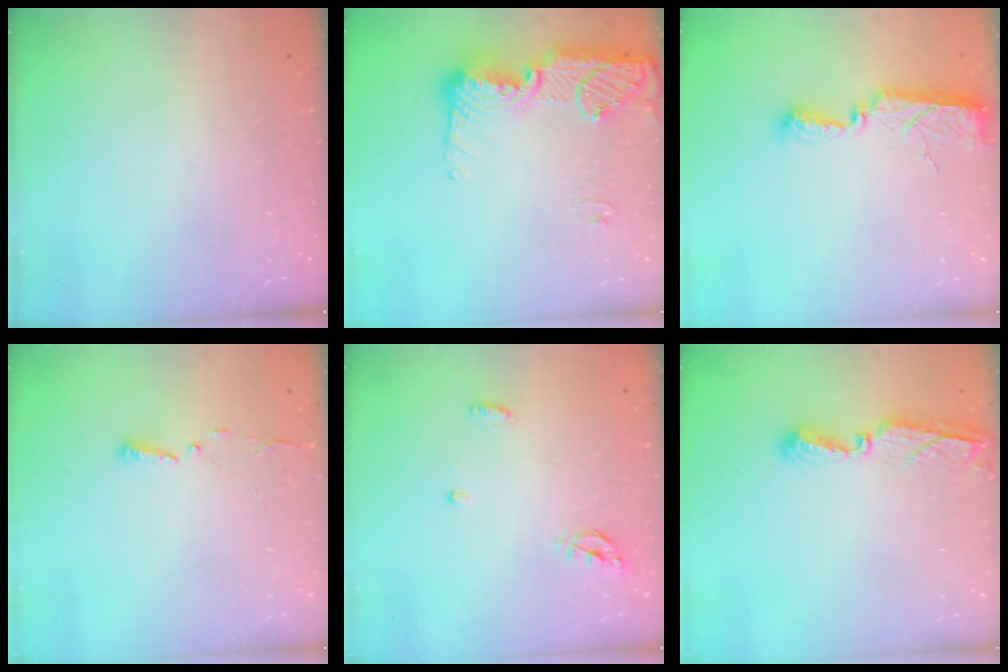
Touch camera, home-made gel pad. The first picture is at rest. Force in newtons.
{"total": 16.5, "press": 16.5, "slide": 1.1}
{"total": 7.5, "press": 7.5, "slide": 0.8}
{"total": 3.0, "press": 2.9, "slide": 0.3}
{"total": 4.4, "press": 4.4, "slide": 0.4}
{"total": 8.0, "press": 7.9, "slide": 1.0}